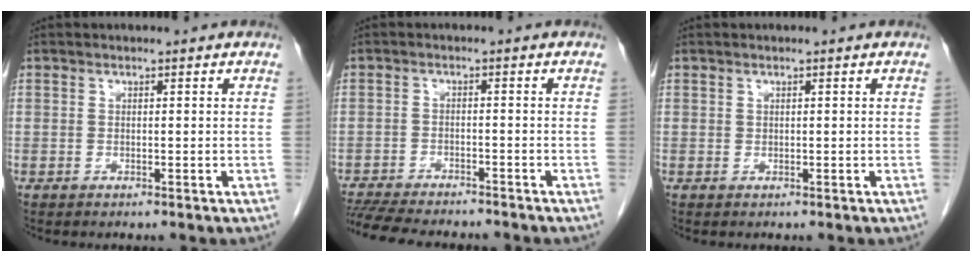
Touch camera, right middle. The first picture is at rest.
{"total": 12.5, "force": [-11.1, 2.3, 5.1], "torque": [-0.090, -0.012, -0.162]}
{"total": 0.0}